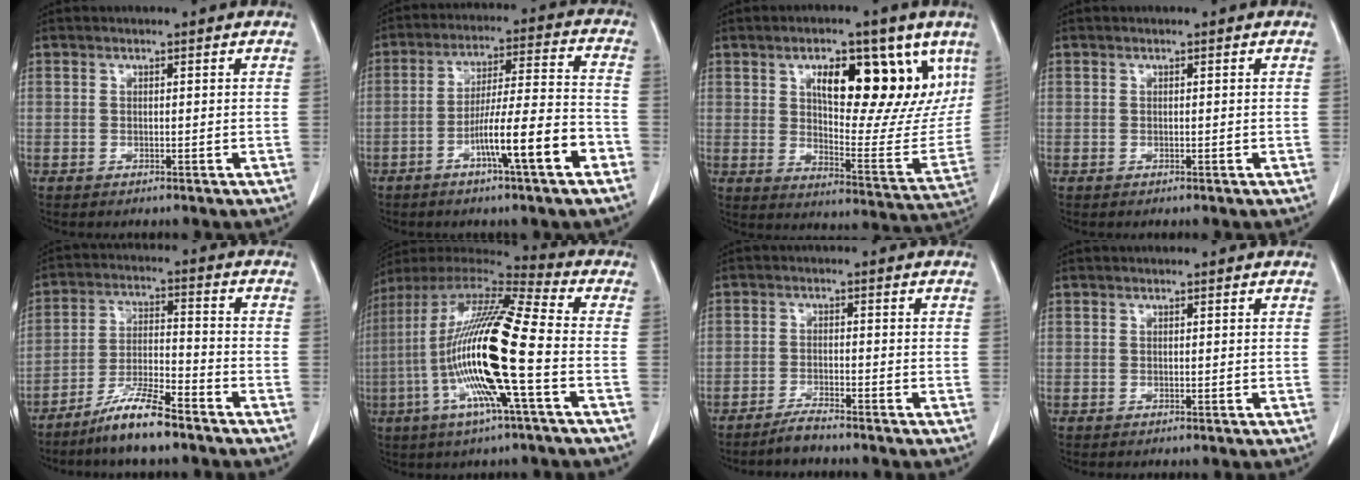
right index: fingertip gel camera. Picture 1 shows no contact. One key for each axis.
{"total": 12.0, "fx": -5.6, "fy": 0.1, "fz": 10.7, "tx": -0.179, "ty": 0.006, "tz": -0.094}
{"total": 18.6, "fx": 8.9, "fy": 6.9, "fz": 14.9, "tx": -0.199, "ty": 0.001, "tz": 0.139}
{"total": 0.0}
{"total": 8.9, "fx": -6.9, "fy": 0.9, "fz": 5.6, "tx": -0.111, "ty": -0.013, "tz": -0.130}
{"total": 20.6, "fx": -4.1, "fy": 0.9, "fz": 20.1, "tx": -0.407, "ty": -0.013, "tz": -0.089}
{"total": 2.9, "fx": -2.7, "fy": -0.1, "fz": 1.0, "tx": -0.022, "ty": -0.007, "tz": -0.053}
{"total": 0.0}